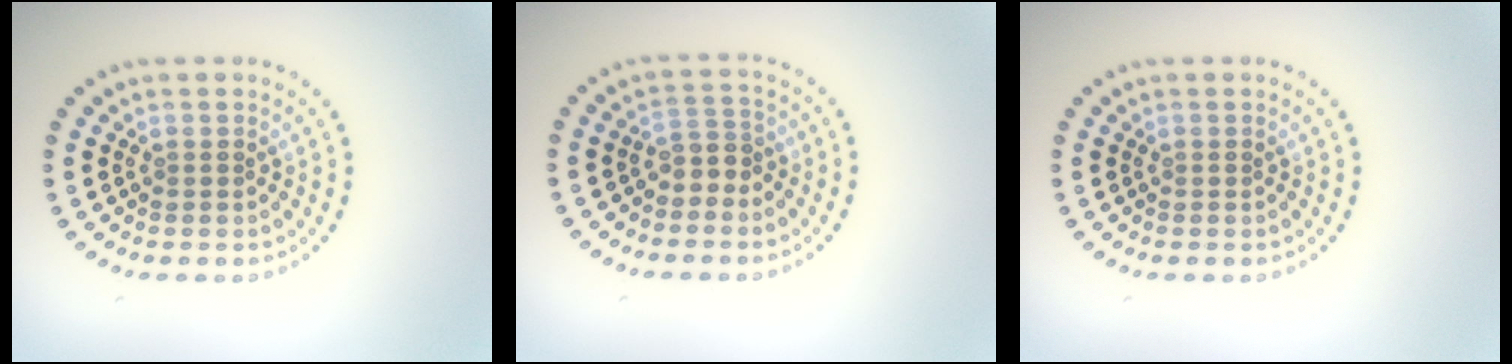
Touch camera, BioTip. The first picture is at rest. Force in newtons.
{"total": 1.9, "press": 1.6, "slide": 1.0}
{"total": 0.0}